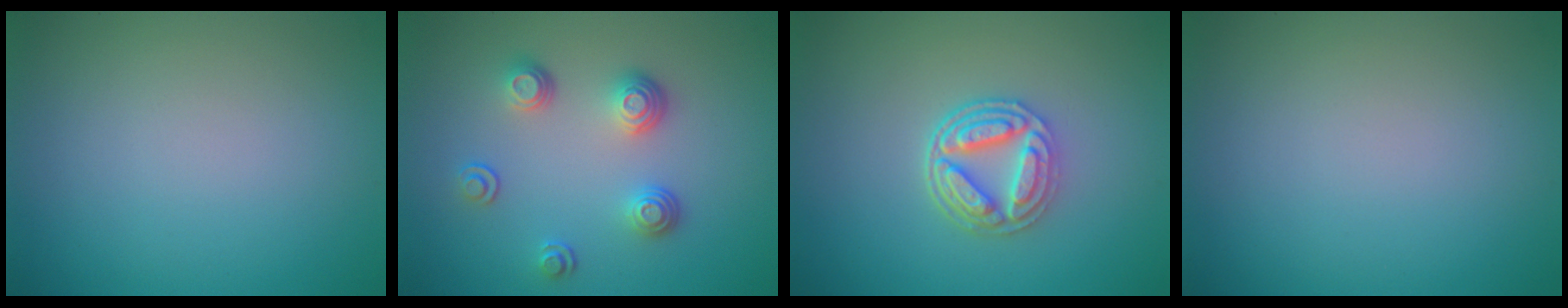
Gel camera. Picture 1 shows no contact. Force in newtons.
{"total": 3.3, "press": 2.6, "slide": 2.1}
{"total": 4.5, "press": 3.7, "slide": 2.6}
{"total": 0.0}